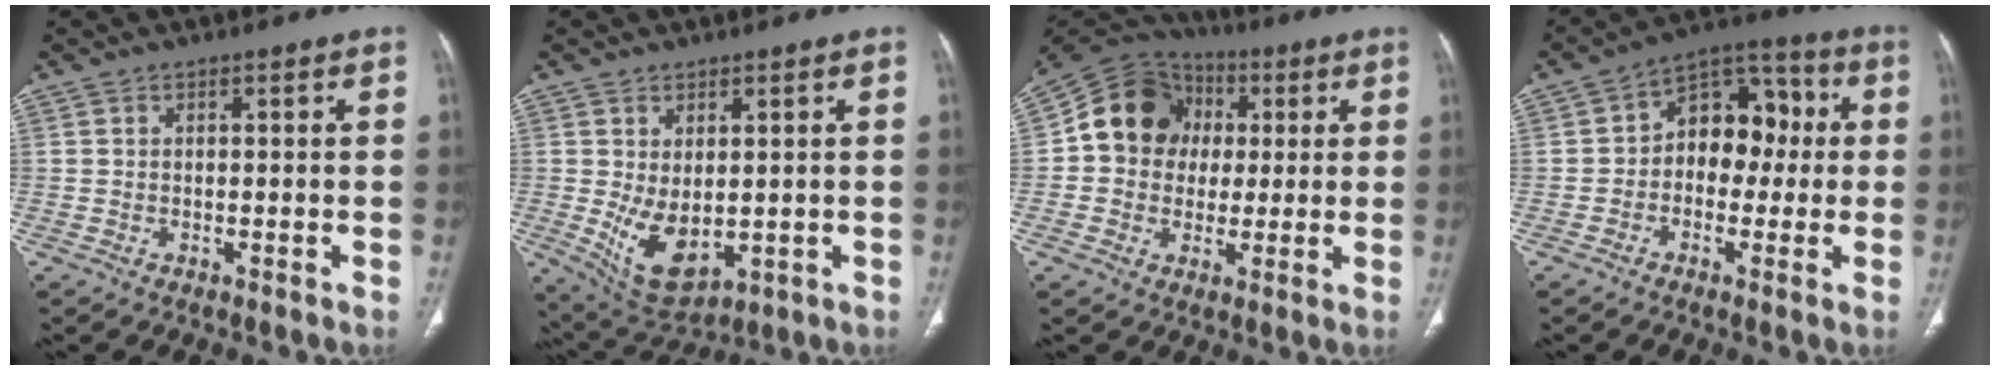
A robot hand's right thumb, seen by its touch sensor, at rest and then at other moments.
{"total": 9.0, "force": [-0.6, 5.0, 7.5], "torque": [-0.121, -0.015, 0.017]}
{"total": 13.8, "force": [1.8, 12.0, 6.5], "torque": [-0.085, 0.021, 0.020]}
{"total": 11.9, "force": [0.1, 8.4, 8.4], "torque": [-0.075, 0.042, -0.013]}